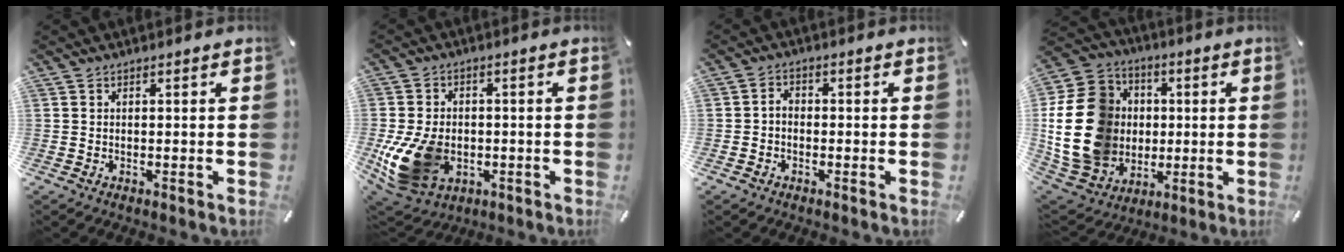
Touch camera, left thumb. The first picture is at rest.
{"total": 14.6, "force": [-3.3, 10.8, 9.3], "torque": [-0.203, 0.011, -0.055]}
{"total": 2.5, "force": [-1.0, 1.9, 1.2], "torque": [-0.024, 0.009, -0.022]}
{"total": 21.9, "force": [-0.4, 18.5, 11.7], "torque": [-0.235, 0.014, 0.006]}